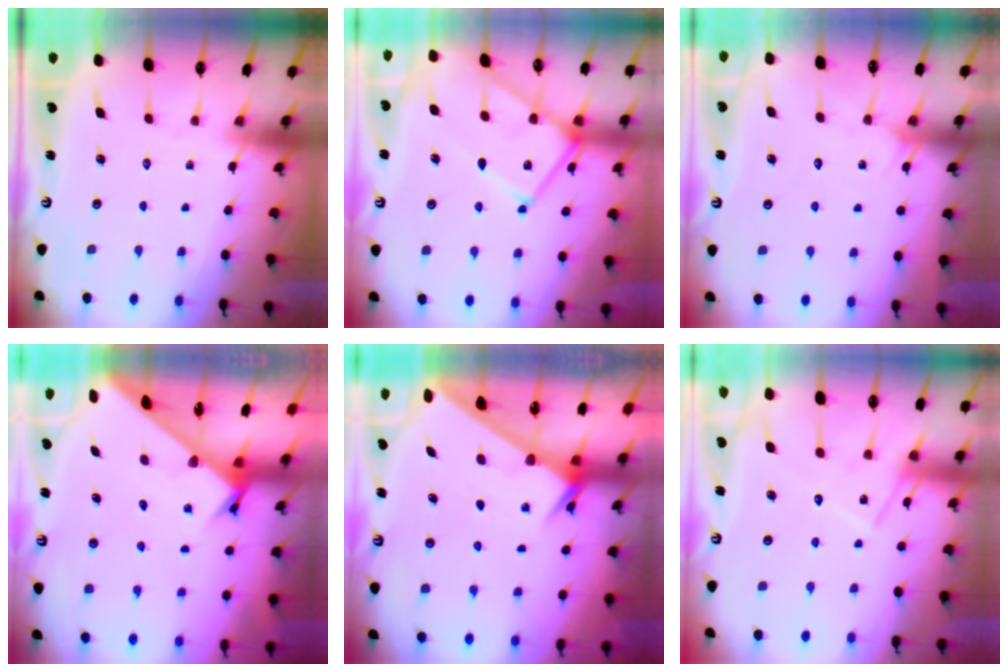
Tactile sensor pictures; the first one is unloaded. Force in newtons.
{"total": 13.7, "press": 13.6, "slide": 1.6}
{"total": 6.0, "press": 6.0, "slide": 0.5}
{"total": 2.2, "press": 2.2, "slide": 0.2}
{"total": 2.0, "press": 2.0, "slide": 0.0}
{"total": 13.1, "press": 13.1, "slide": 0.9}